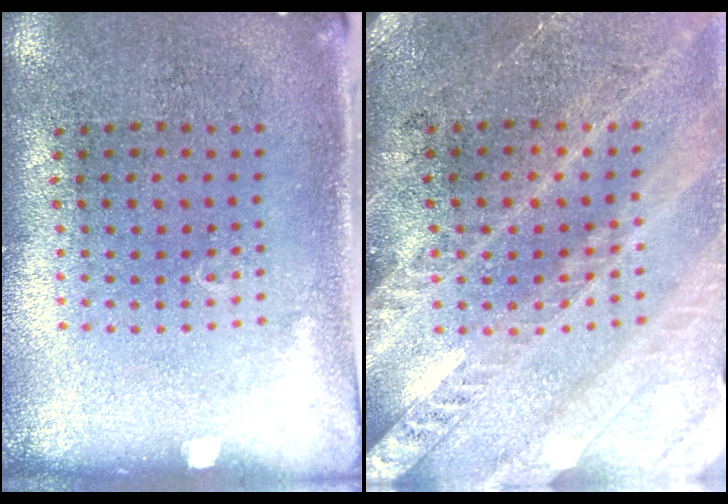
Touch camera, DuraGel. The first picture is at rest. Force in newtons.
{"total": 2.9, "press": 2.7, "slide": 1.2}